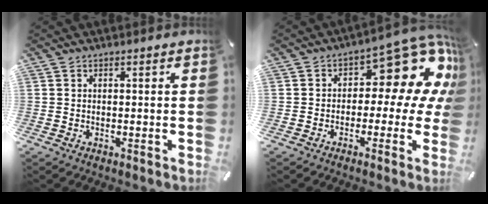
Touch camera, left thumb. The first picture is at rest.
{"total": 14.3, "force": [6.9, 7.1, 10.4], "torque": [-0.126, -0.060, 0.108]}